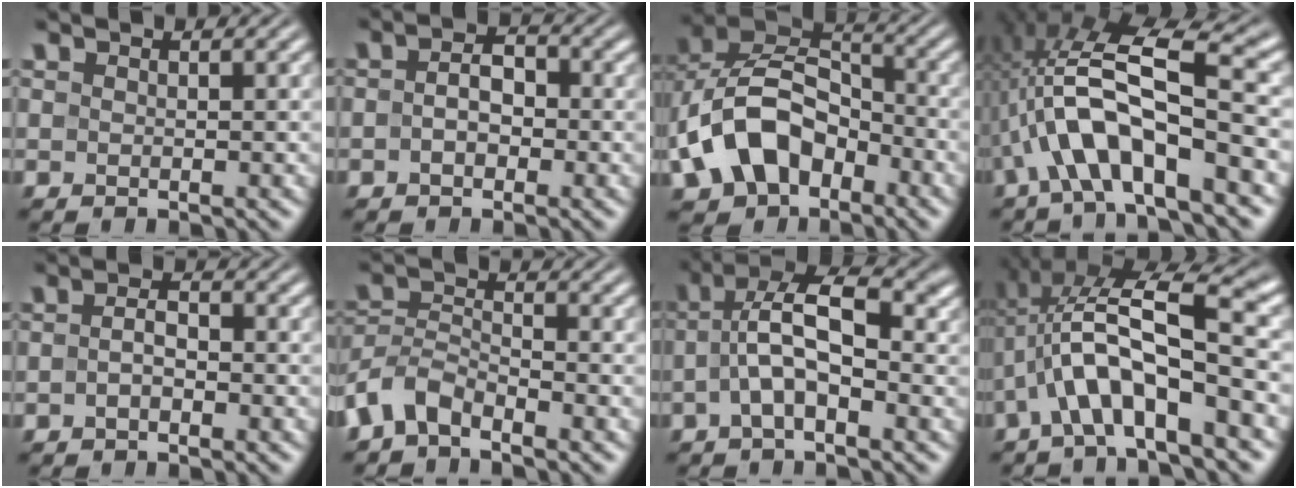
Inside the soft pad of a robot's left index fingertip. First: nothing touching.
{"total": 2.5, "force": [-0.3, 1.6, 1.9], "torque": [-0.037, 0.003, -0.011]}
{"total": 10.1, "force": [-3.3, 7.0, 6.5], "torque": [-0.129, 0.008, -0.074]}
{"total": 9.1, "force": [-1.9, 2.5, 8.6], "torque": [-0.153, 0.022, -0.035]}
{"total": 1.6, "force": [-0.6, 0.6, 1.3], "torque": [-0.029, 0.002, -0.014]}
{"total": 4.1, "force": [-3.1, 1.8, 2.0], "torque": [-0.043, 0.002, -0.075]}
{"total": 6.4, "force": [-0.5, 2.8, 5.7], "torque": [-0.110, 0.021, -0.017]}
{"total": 10.0, "force": [-1.7, 3.1, 9.3], "torque": [-0.171, 0.023, -0.036]}